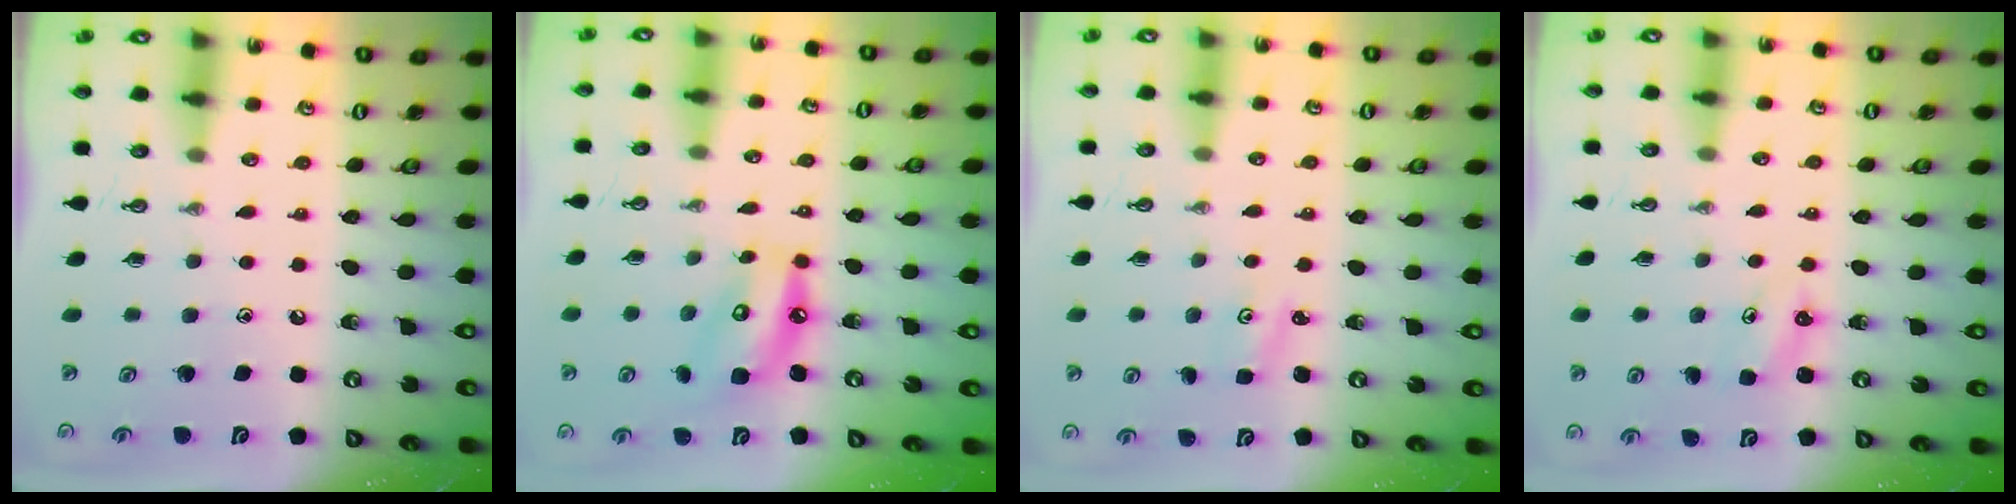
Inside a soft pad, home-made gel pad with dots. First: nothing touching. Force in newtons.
{"total": 10.0, "press": 10.0, "slide": 0.7}
{"total": 2.0, "press": 2.0, "slide": 0.3}
{"total": 3.7, "press": 3.6, "slide": 0.3}